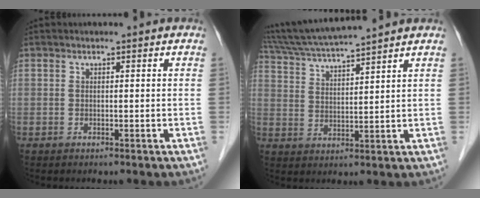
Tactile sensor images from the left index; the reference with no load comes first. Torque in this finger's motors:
{"motor_torque": [0.76, -0.73, 0.47, 0.16]}